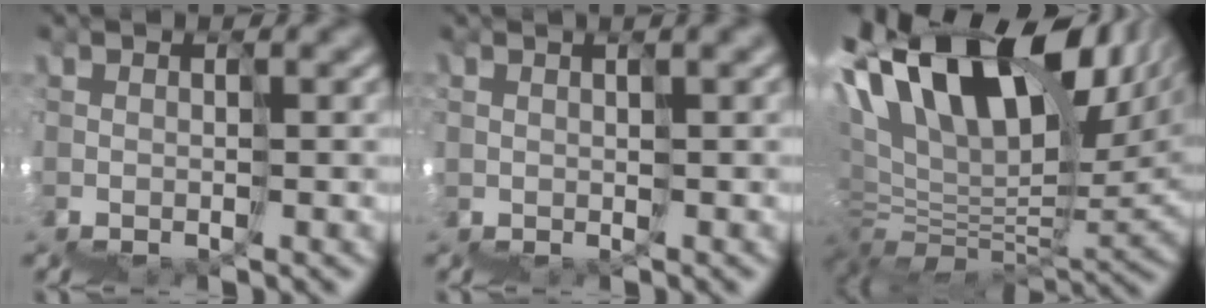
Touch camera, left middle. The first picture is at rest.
{"total": 1.6, "force": [1.4, -0.5, -0.7], "torque": [0.019, 0.018, 0.025]}
{"total": 13.6, "force": [9.1, 5.8, 8.2], "torque": [-0.158, 0.051, 0.153]}